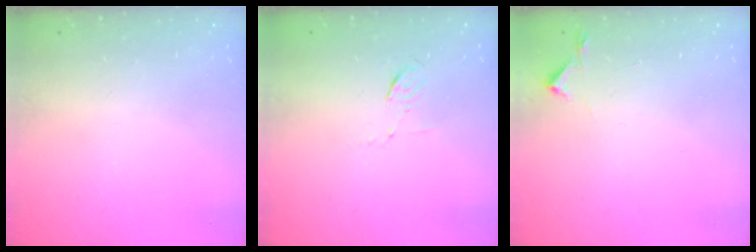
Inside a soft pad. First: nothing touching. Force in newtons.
{"total": 4.0, "press": 3.7, "slide": 1.3}
{"total": 2.7, "press": 2.6, "slide": 0.4}